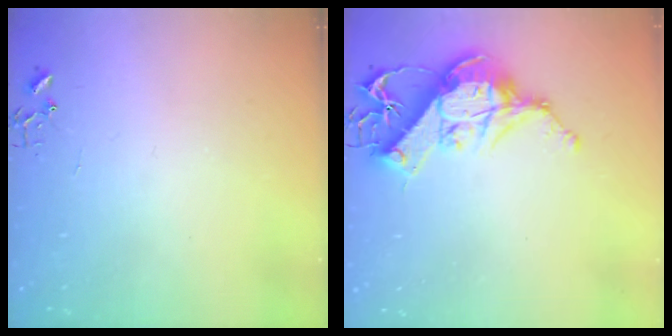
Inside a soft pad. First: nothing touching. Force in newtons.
{"total": 15.3, "press": 15.1, "slide": 2.1}